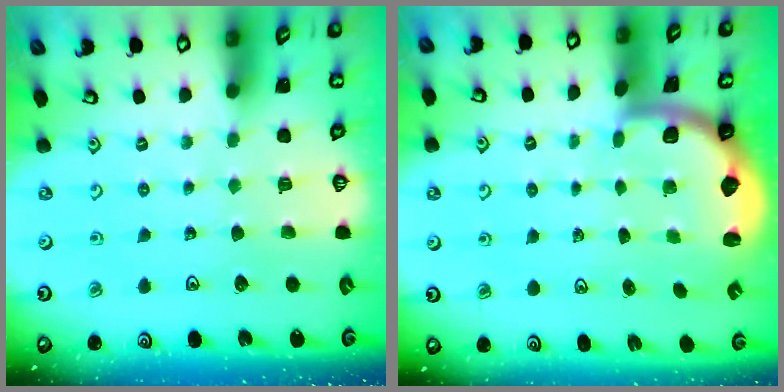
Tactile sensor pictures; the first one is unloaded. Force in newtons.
{"total": 1.9, "press": 1.8, "slide": 0.5}